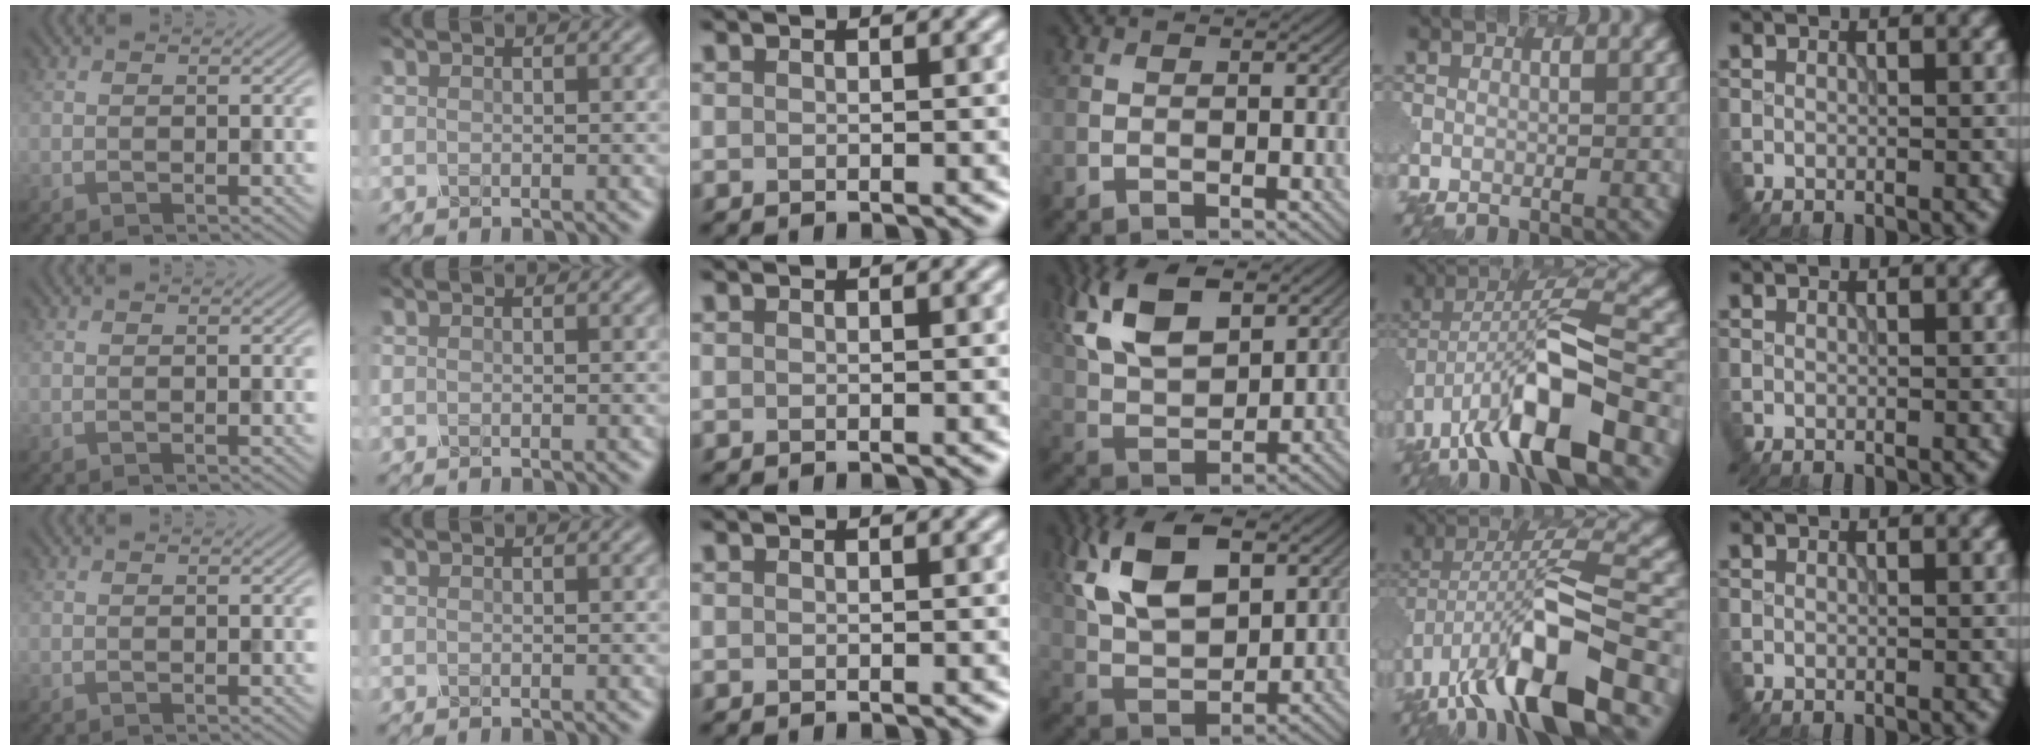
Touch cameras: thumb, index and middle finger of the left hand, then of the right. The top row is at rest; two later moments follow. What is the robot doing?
{"motion": "insert", "object": "pen bag"}